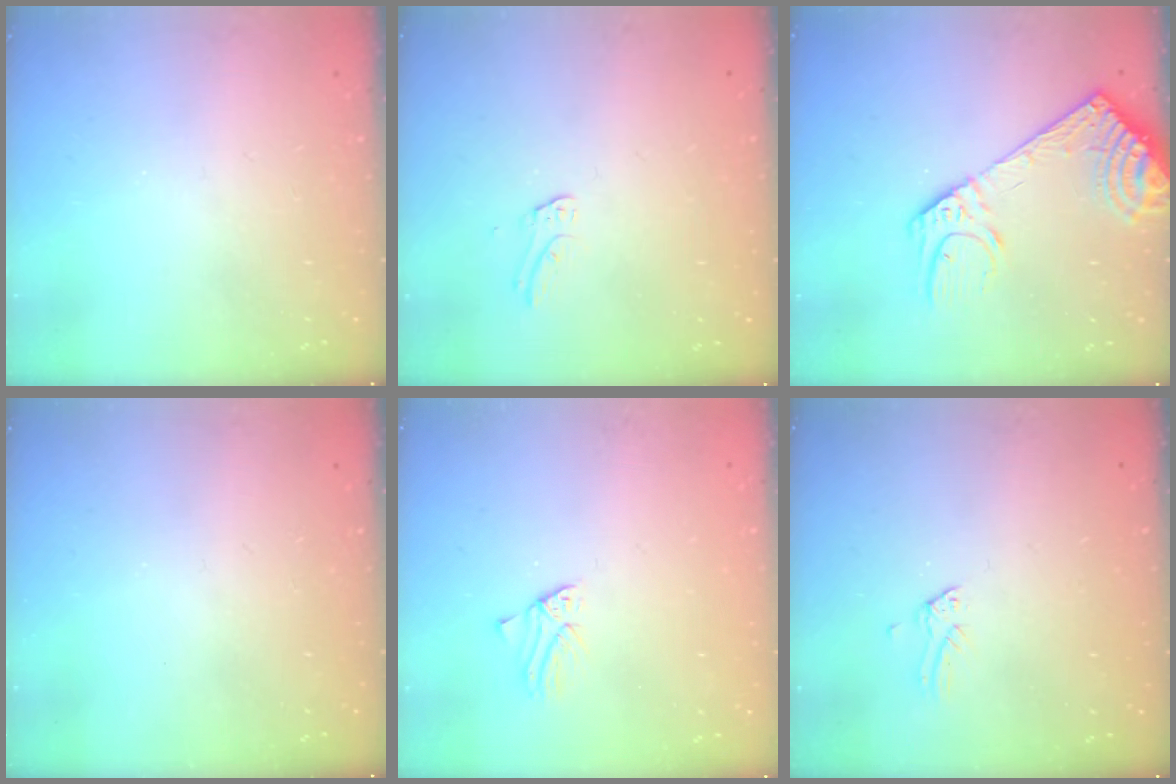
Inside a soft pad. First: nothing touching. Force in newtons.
{"total": 3.3, "press": 3.3, "slide": 0.3}
{"total": 13.4, "press": 13.1, "slide": 2.9}
{"total": 0.0}
{"total": 1.2, "press": 1.2, "slide": 0.2}
{"total": 0.0}